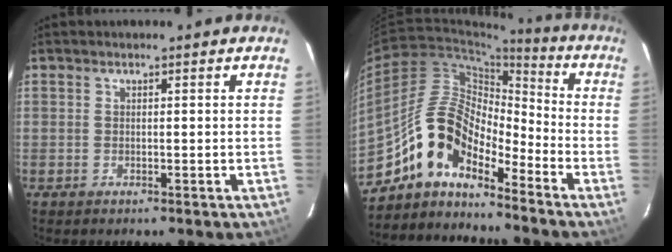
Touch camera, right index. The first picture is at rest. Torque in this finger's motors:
{"motor_torque": [1.08, -1.06, 0.87, 0.21]}